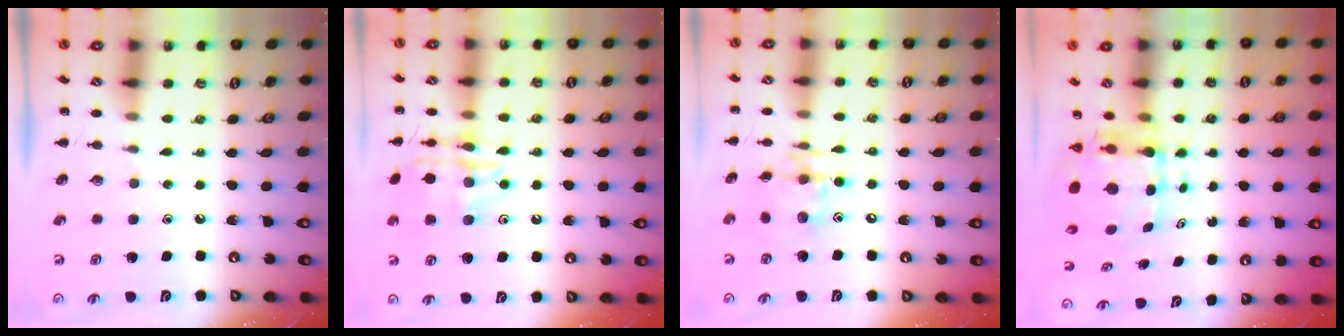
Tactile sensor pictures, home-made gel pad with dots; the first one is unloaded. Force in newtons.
{"total": 15.2, "press": 15.2, "slide": 0.8}
{"total": 11.4, "press": 11.4, "slide": 1.4}
{"total": 6.3, "press": 6.1, "slide": 1.6}